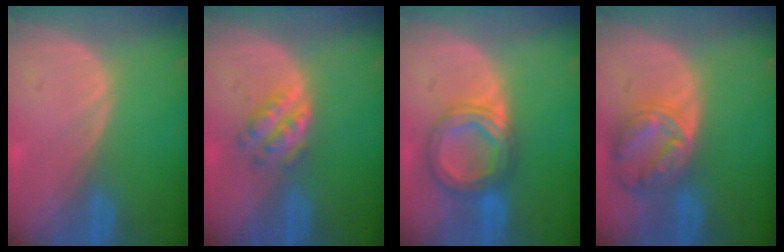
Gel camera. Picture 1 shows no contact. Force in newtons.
{"total": 4.2, "press": 4.2, "slide": 0.1}
{"total": 7.1, "press": 7.1, "slide": 0.5}
{"total": 8.3, "press": 7.1, "slide": 4.2}